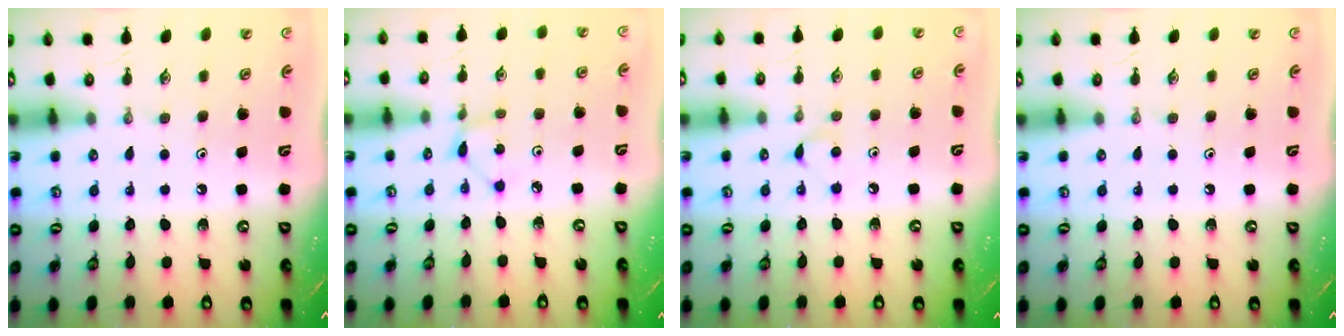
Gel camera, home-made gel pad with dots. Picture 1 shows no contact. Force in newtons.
{"total": 2.1, "press": 2.0, "slide": 0.3}
{"total": 4.1, "press": 4.1, "slide": 0.5}
{"total": 0.0}